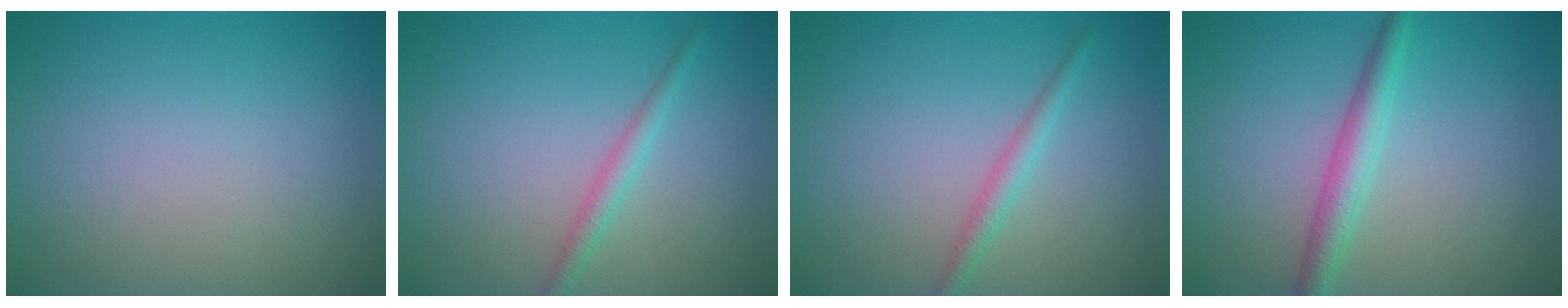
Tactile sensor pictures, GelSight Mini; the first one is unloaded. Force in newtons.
{"total": 1.6, "press": 1.6, "slide": 0.0}
{"total": 1.6, "press": 1.6, "slide": 0.0}
{"total": 2.9, "press": 2.9, "slide": 0.1}